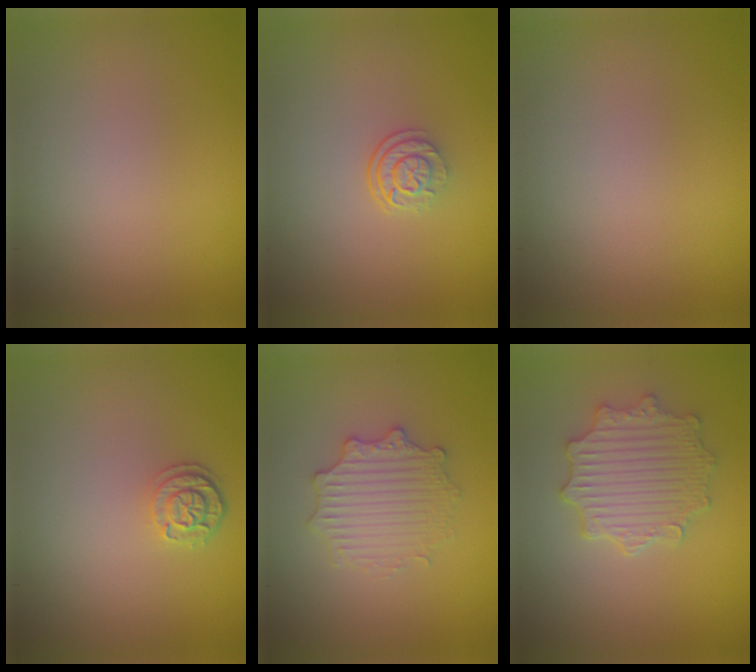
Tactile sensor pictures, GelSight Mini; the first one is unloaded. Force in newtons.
{"total": 2.6, "press": 1.8, "slide": 1.9}
{"total": 0.0}
{"total": 2.1, "press": 1.8, "slide": 0.9}
{"total": 3.0, "press": 2.9, "slide": 0.4}
{"total": 4.9, "press": 4.0, "slide": 2.9}